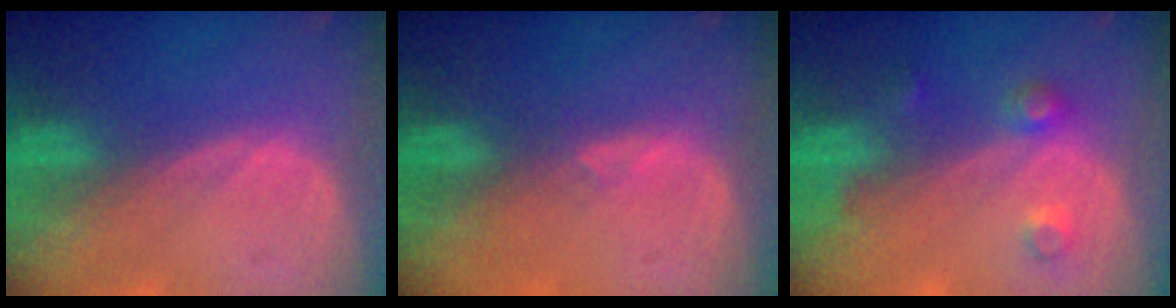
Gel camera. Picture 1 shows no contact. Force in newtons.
{"total": 0.9, "press": 0.9, "slide": 0.3}
{"total": 3.4, "press": 3.2, "slide": 0.9}